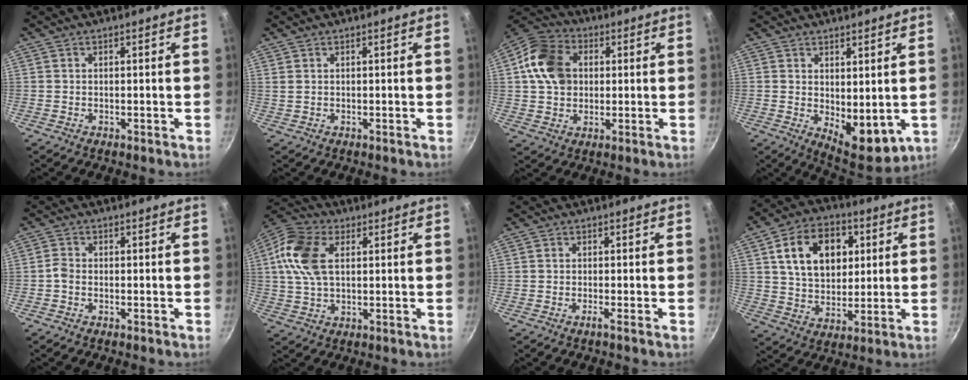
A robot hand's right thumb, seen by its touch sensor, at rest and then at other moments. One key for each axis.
{"total": 0.8, "fx": 0.5, "fy": 0.4, "fz": 0.5, "tx": -0.011, "ty": 0.000, "tz": 0.010}
{"total": 12.7, "fx": 2.0, "fy": 10.0, "fz": 7.7, "tx": -0.119, "ty": 0.009, "tz": 0.022}
{"total": 9.0, "fx": 1.1, "fy": 4.8, "fz": 7.5, "tx": -0.083, "ty": -0.030, "tz": 0.030}
{"total": 1.7, "fx": -0.9, "fy": 1.1, "fz": 1.0, "tx": -0.023, "ty": 0.011, "tz": -0.023}
{"total": 12.1, "fx": 2.6, "fy": 7.4, "fz": 9.1, "tx": -0.167, "ty": 0.012, "tz": 0.037}
{"total": 0.9, "fx": -0.7, "fy": -0.4, "fz": 0.6, "tx": -0.016, "ty": 0.000, "tz": -0.017}
{"total": 16.1, "fx": 4.3, "fy": 11.3, "fz": 10.6, "tx": -0.140, "ty": 0.000, "tz": 0.069}